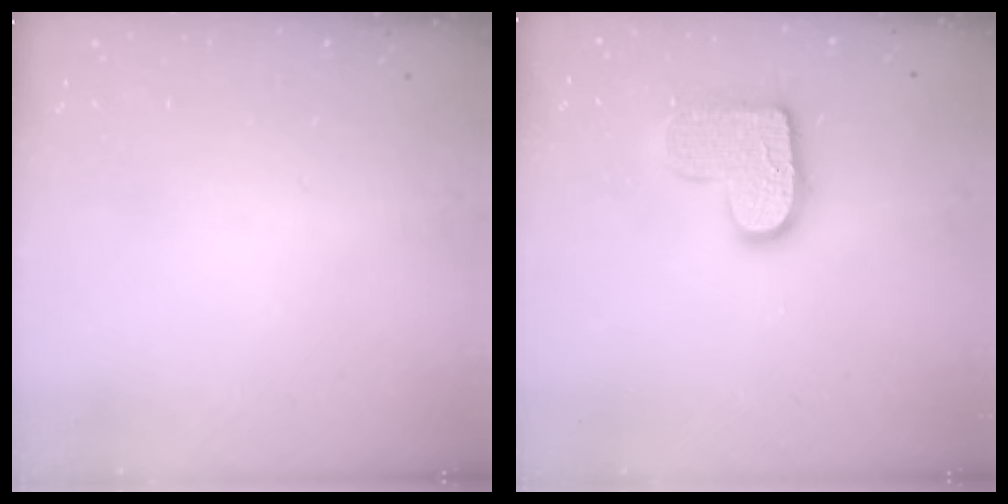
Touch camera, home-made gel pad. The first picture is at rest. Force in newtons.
{"total": 12.8, "press": 12.8, "slide": 0.8}